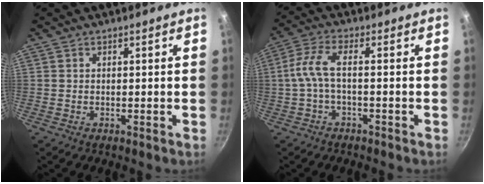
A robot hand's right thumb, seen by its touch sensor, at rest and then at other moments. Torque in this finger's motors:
{"motor_torque": [-0.40, 0.08, -0.43, 0.01, 0.16]}